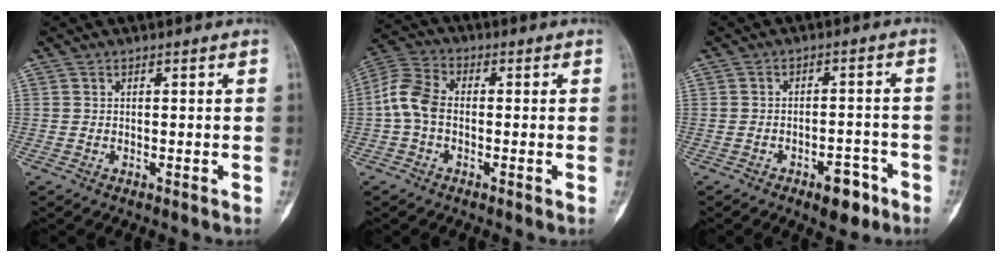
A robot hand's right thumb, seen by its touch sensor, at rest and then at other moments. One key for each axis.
{"total": 7.2, "fx": -0.9, "fy": 4.7, "fz": 5.4, "tx": -0.110, "ty": 0.022, "tz": -0.031}
{"total": 5.9, "fx": -3.6, "fy": 2.8, "fz": 3.7, "tx": -0.033, "ty": 0.023, "tz": -0.051}